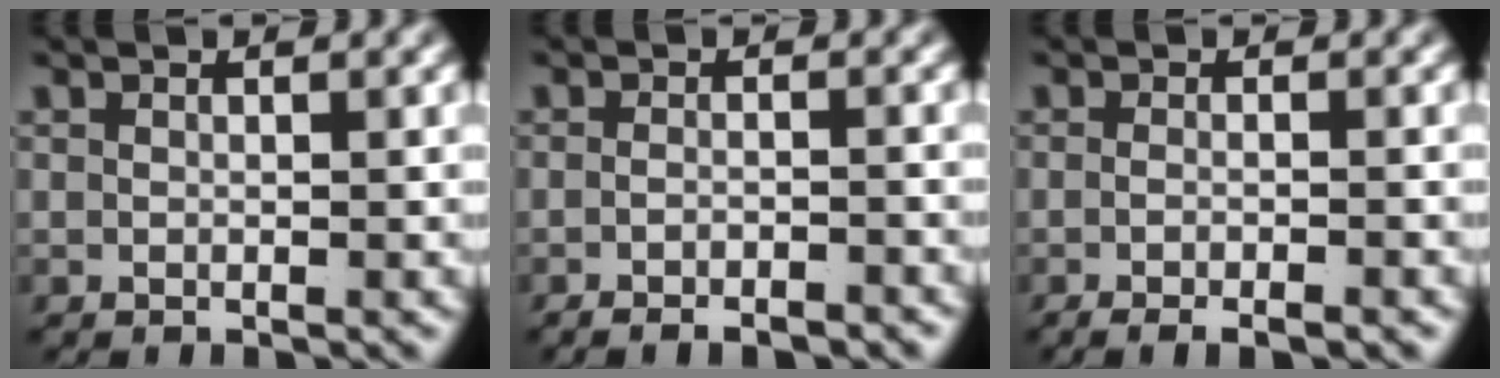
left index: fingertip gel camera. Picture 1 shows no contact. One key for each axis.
{"total": 3.2, "fx": -3.0, "fy": 0.3, "fz": 1.0, "tx": -0.018, "ty": -0.010, "tz": -0.045}
{"total": 3.1, "fx": -2.6, "fy": 0.2, "fz": 1.6, "tx": -0.026, "ty": -0.007, "tz": -0.037}